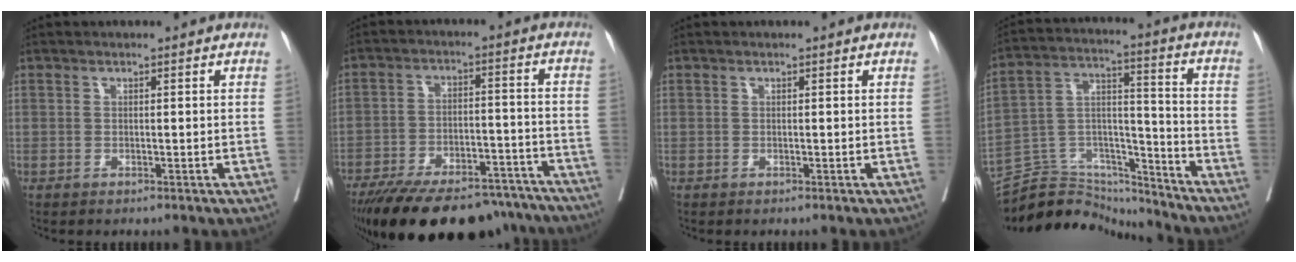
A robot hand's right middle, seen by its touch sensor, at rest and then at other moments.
{"total": 24.5, "force": [-20.3, 8.4, 11.0], "torque": [-0.174, -0.013, -0.287]}
{"total": 0.0}
{"total": 15.5, "force": [-15.2, 3.1, 1.4], "torque": [-0.023, 0.052, -0.258]}